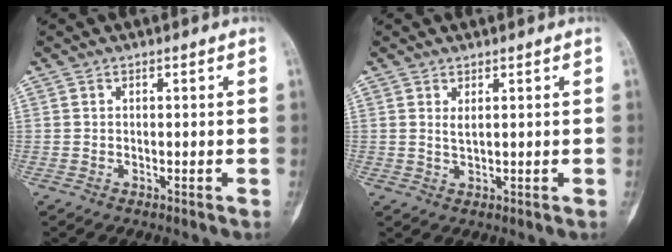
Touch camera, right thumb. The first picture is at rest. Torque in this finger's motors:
{"motor_torque": [-0.27, 0.21, -0.09, 0.15, 0.08]}